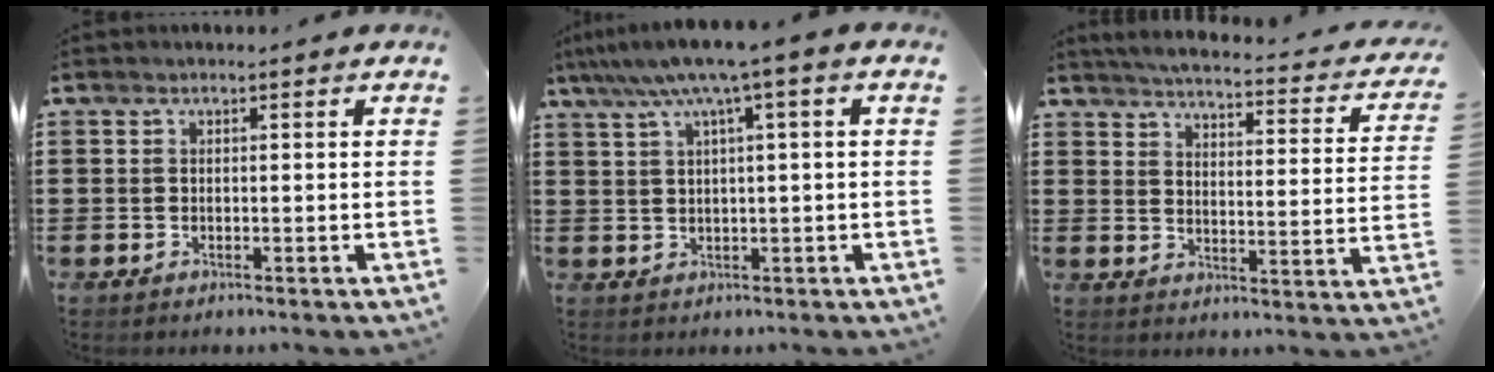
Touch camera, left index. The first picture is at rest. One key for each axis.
{"total": 5.8, "fx": 2.5, "fy": -0.4, "fz": 5.3, "tx": -0.107, "ty": -0.011, "tz": 0.039}
{"total": 3.7, "fx": 3.5, "fy": -0.3, "fz": 1.3, "tx": -0.049, "ty": -0.033, "tz": 0.052}